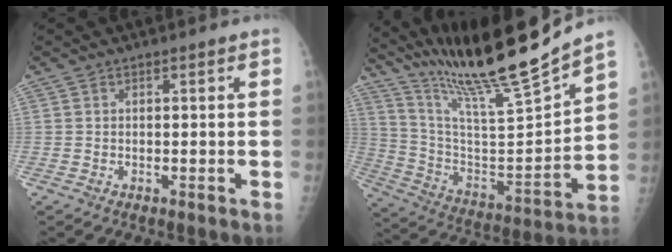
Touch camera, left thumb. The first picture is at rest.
{"total": 22.2, "force": [19.1, 0.2, 11.3], "torque": [-0.176, -0.109, 0.336]}